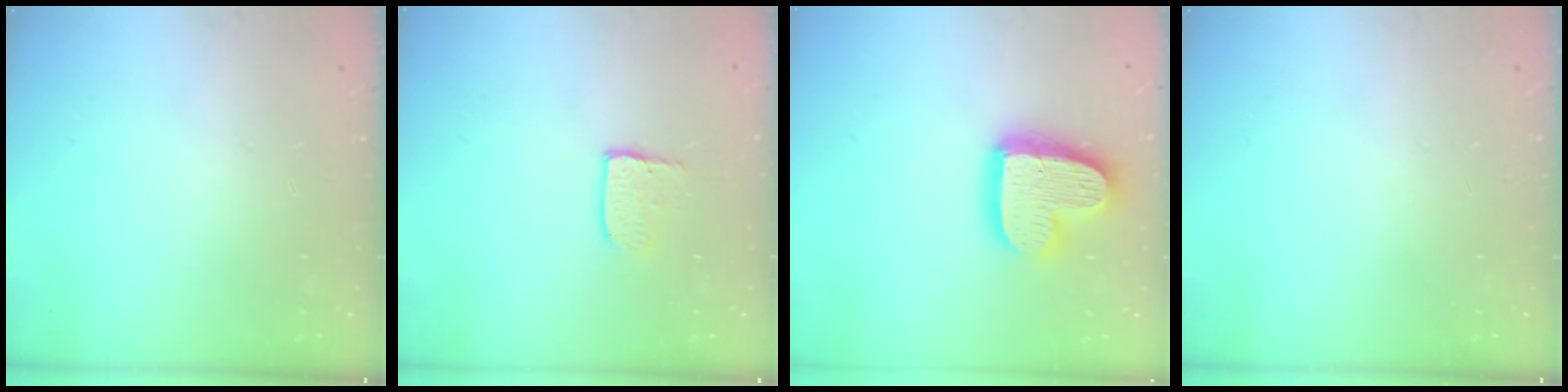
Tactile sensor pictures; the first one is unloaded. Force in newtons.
{"total": 3.3, "press": 3.3, "slide": 0.3}
{"total": 17.1, "press": 17.1, "slide": 1.4}
{"total": 0.0}